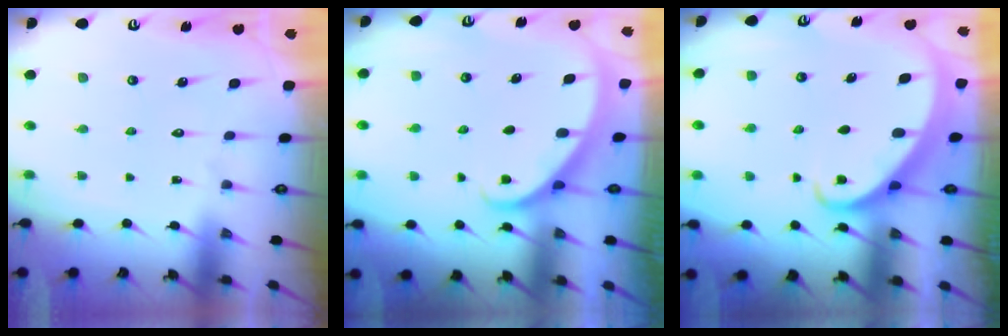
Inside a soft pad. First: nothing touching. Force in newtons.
{"total": 2.2, "press": 2.2, "slide": 0.1}
{"total": 3.0, "press": 3.0, "slide": 0.3}